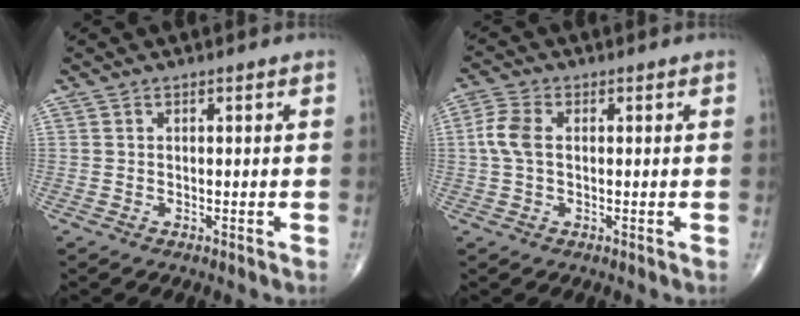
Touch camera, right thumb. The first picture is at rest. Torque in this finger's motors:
{"motor_torque": [-0.19, 0.20, 0.17, -0.08, 0.08]}